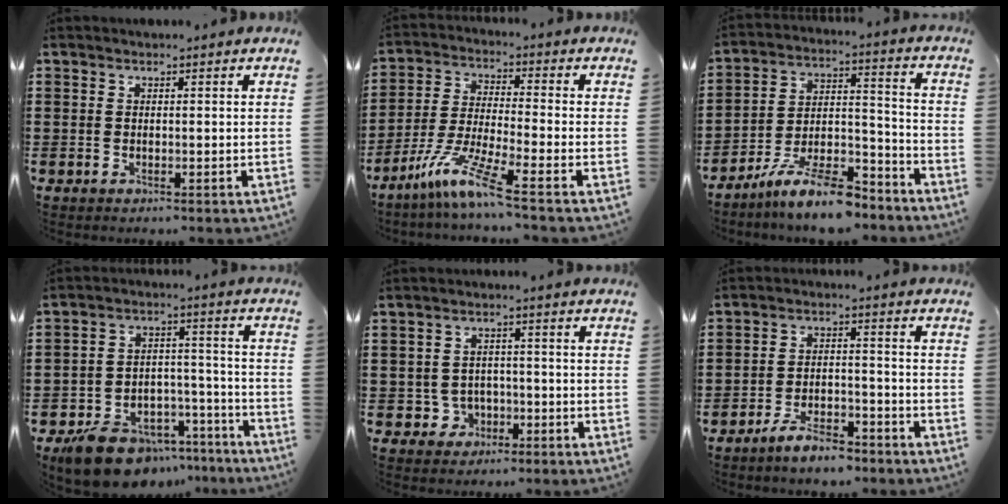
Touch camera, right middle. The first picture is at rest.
{"total": 8.4, "force": [-6.0, 0.1, 5.9], "torque": [-0.128, -0.016, -0.118]}
{"total": 11.0, "force": [-9.3, 1.6, 5.5], "torque": [-0.097, 0.026, -0.177]}
{"total": 9.9, "force": [-8.4, 4.4, 2.9], "torque": [-0.049, 0.044, -0.155]}
{"total": 3.1, "force": [-1.6, 2.6, 0.8], "torque": [-0.025, 0.005, -0.036]}
{"total": 5.5, "force": [-5.0, 1.1, 2.2], "torque": [-0.048, 0.004, -0.097]}